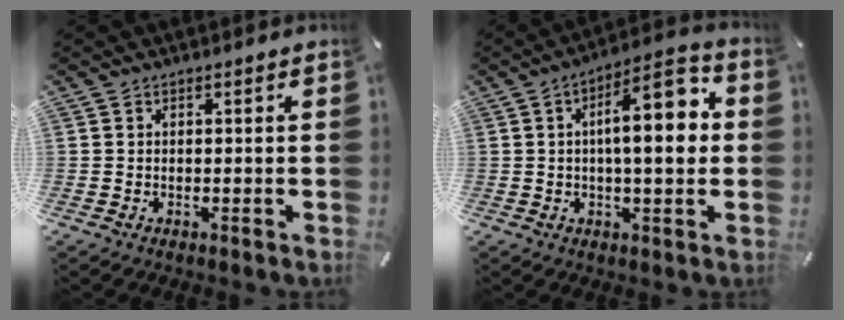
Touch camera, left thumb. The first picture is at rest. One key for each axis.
{"total": 14.2, "fx": 1.6, "fy": 5.0, "fz": 13.2, "tx": -0.190, "ty": 0.000, "tz": 0.019}